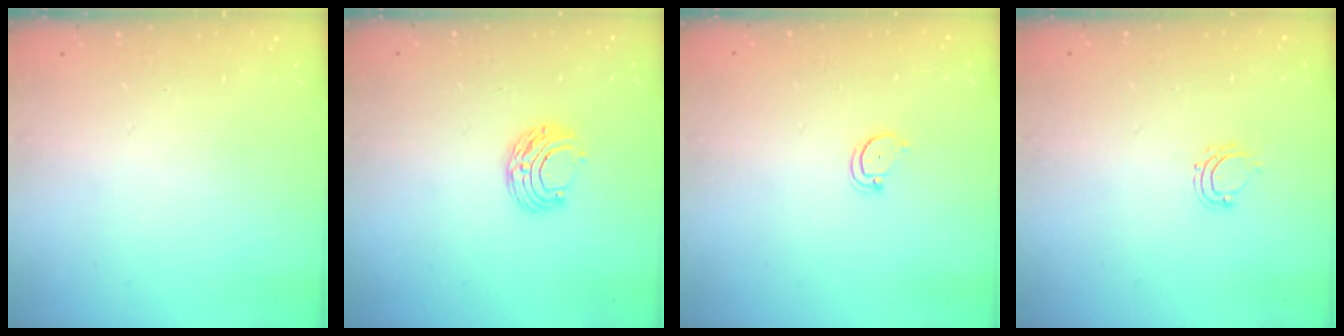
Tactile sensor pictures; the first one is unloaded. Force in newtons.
{"total": 7.6, "press": 7.5, "slide": 0.6}
{"total": 2.4, "press": 2.4, "slide": 0.2}
{"total": 4.5, "press": 4.4, "slide": 0.6}